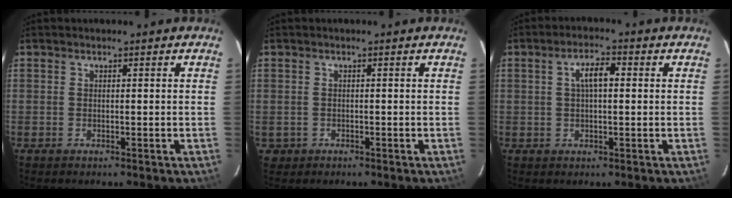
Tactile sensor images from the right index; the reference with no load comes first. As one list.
[{"total": 1.9, "force": [-0.5, 1.8, 0.2], "torque": [-0.006, 0.002, -0.004]}, {"total": 4.5, "force": [0.9, 1.7, 4.0], "torque": [-0.075, 0.013, 0.017]}]